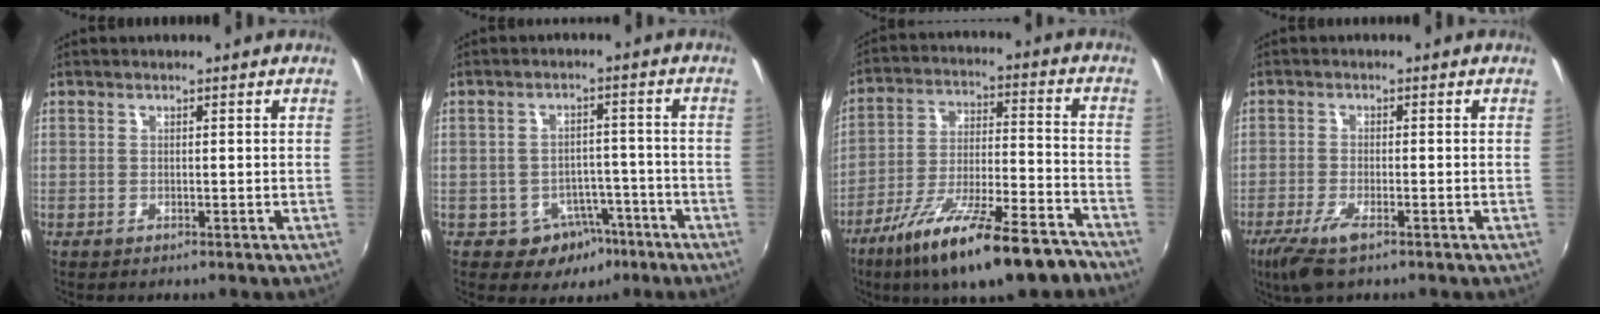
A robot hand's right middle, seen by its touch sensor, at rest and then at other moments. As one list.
[{"total": 6.8, "force": [-3.9, 5.2, 1.9], "torque": [-0.038, 0.023, -0.038]}, {"total": 20.7, "force": [-14.9, 4.3, 13.6], "torque": [-0.243, -0.039, -0.235]}, {"total": 5.7, "force": [-3.6, 1.3, 4.3], "torque": [-0.103, -0.018, -0.069]}]